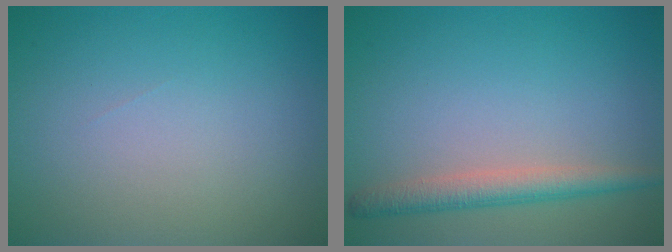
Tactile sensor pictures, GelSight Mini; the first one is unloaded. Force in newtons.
{"total": 2.9, "press": 2.9, "slide": 0.1}